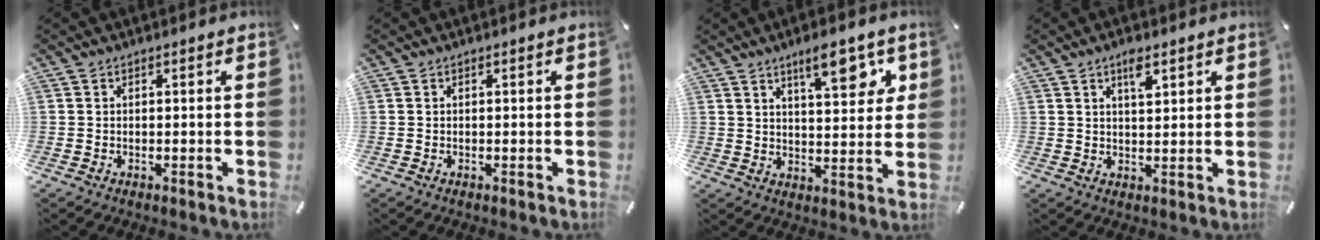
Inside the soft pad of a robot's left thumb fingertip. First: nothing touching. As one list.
[{"total": 0.0}, {"total": 10.3, "force": [6.3, 3.8, 7.2], "torque": [-0.090, -0.036, 0.099]}, {"total": 4.4, "force": [2.5, 1.8, 3.2], "torque": [-0.045, -0.006, 0.038]}]